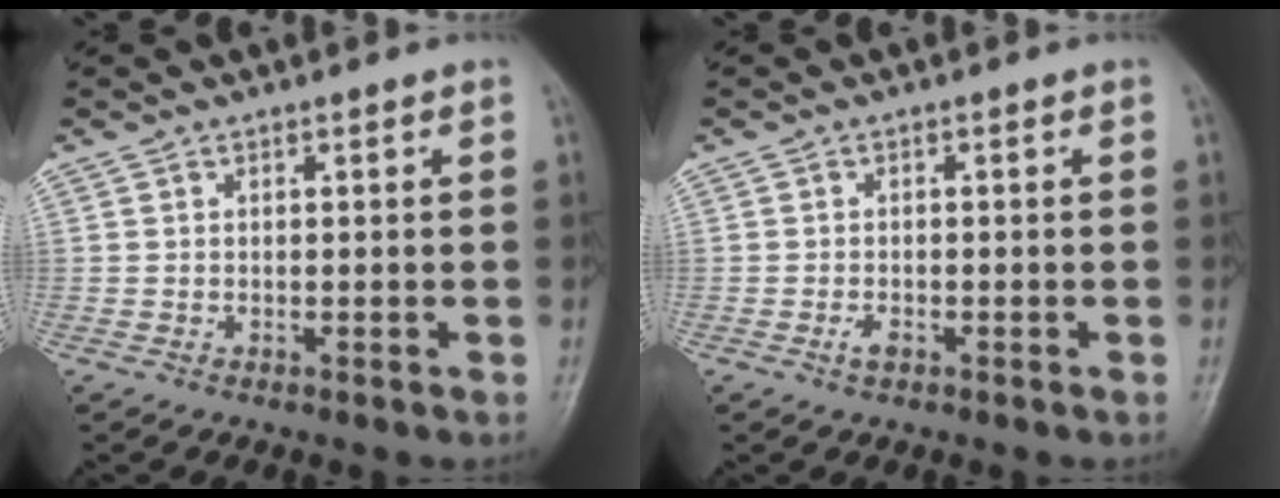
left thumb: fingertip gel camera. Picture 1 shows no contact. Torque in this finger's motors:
{"motor_torque": [-0.04, 0.03, 0.08, -0.08, 0.00]}